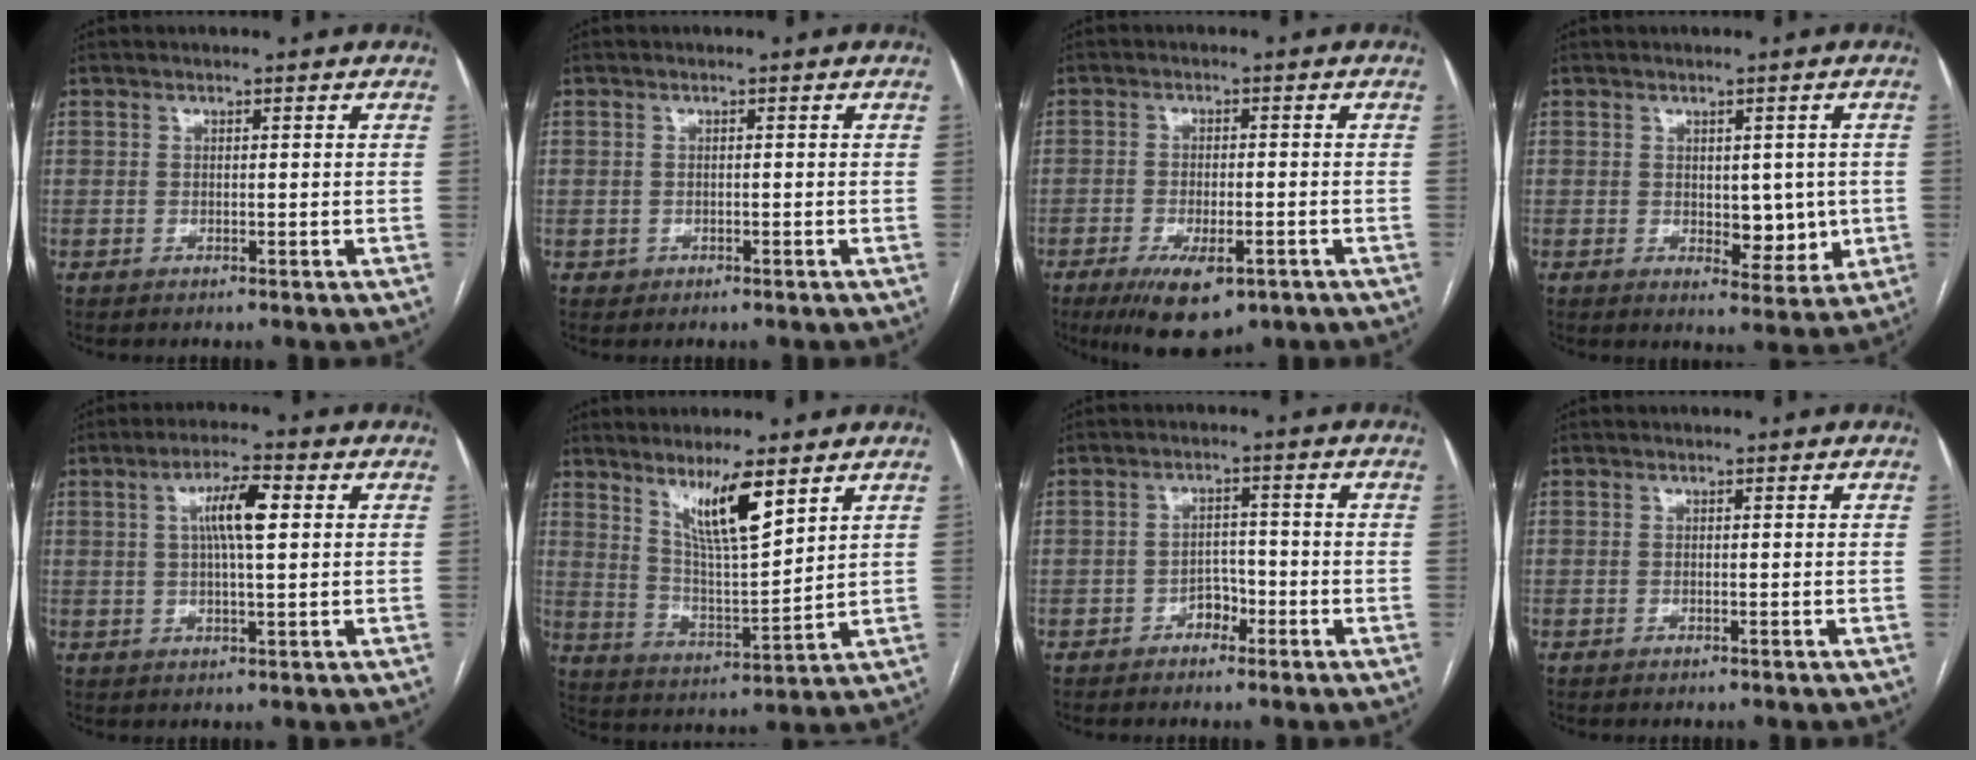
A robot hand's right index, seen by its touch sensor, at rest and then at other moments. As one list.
[{"total": 1.1, "force": [-0.1, 1.0, 0.1], "torque": [0.002, 0.004, -0.002]}, {"total": 8.6, "force": [-4.8, 3.1, 6.4], "torque": [-0.106, -0.014, -0.070]}, {"total": 5.8, "force": [0.0, 3.3, 4.8], "torque": [-0.053, -0.004, 0.012]}, {"total": 6.7, "force": [1.8, 1.0, 6.4], "torque": [-0.117, 0.012, 0.031]}, {"total": 10.0, "force": [6.2, 0.9, 7.7], "torque": [-0.141, -0.013, 0.119]}, {"total": 2.9, "force": [-1.6, 2.1, 1.2], "torque": [-0.009, 0.009, -0.028]}, {"total": 0.0}]